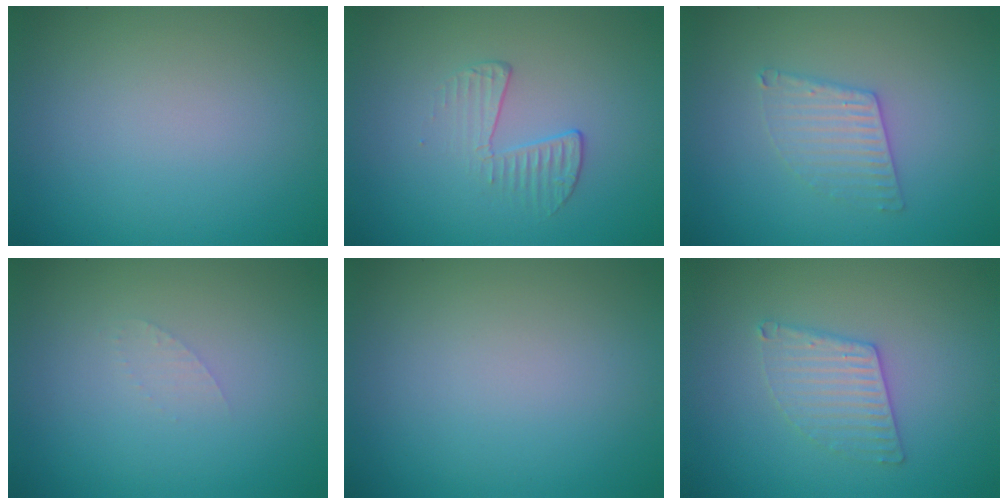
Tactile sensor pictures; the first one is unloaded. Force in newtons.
{"total": 1.9, "press": 0.7, "slide": 1.8}
{"total": 2.5, "press": 2.5, "slide": 0.2}
{"total": 0.7, "press": 0.7, "slide": 0.1}
{"total": 0.0}
{"total": 2.8, "press": 2.8, "slide": 0.3}